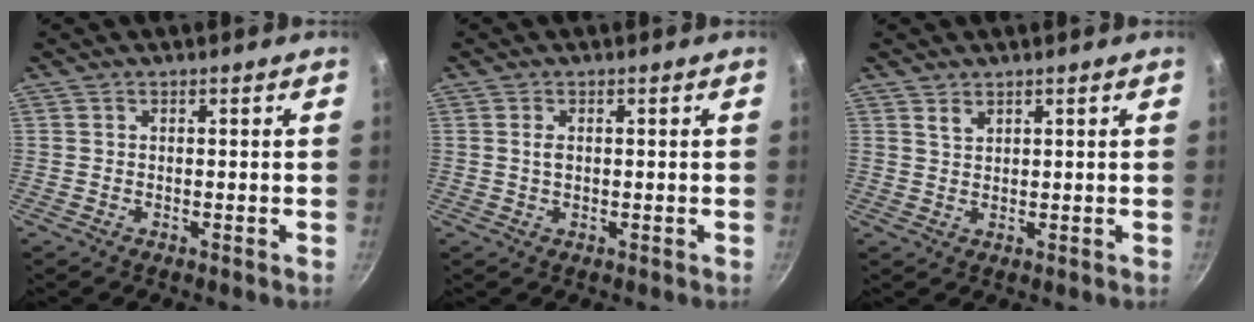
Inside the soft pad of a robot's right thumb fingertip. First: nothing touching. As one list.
[{"total": 1.6, "force": [0.3, 1.0, 1.3], "torque": [-0.024, -0.002, 0.006]}, {"total": 1.8, "force": [1.4, 0.8, 0.7], "torque": [-0.005, -0.011, 0.028]}]